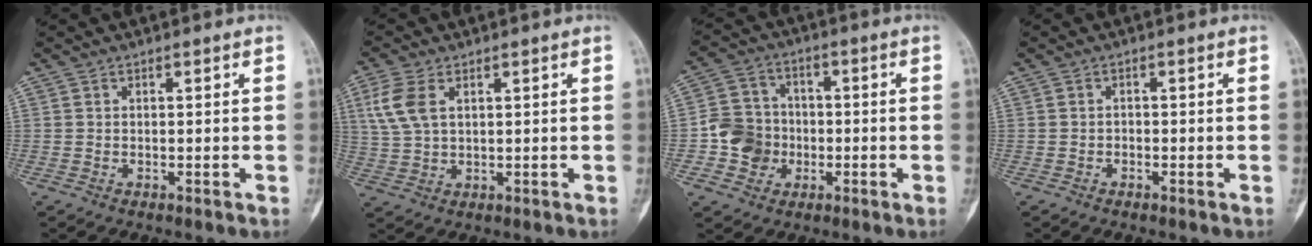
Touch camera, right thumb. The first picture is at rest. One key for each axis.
{"total": 6.8, "fx": 2.4, "fy": 3.9, "fz": 5.1, "tx": -0.123, "ty": 0.004, "tz": 0.053}
{"total": 8.7, "fx": -2.0, "fy": 7.9, "fz": 2.9, "tx": -0.019, "ty": 0.020, "tz": -0.043}
{"total": 0.8, "fx": -0.5, "fy": 0.5, "fz": 0.2, "tx": 0.002, "ty": 0.003, "tz": -0.014}